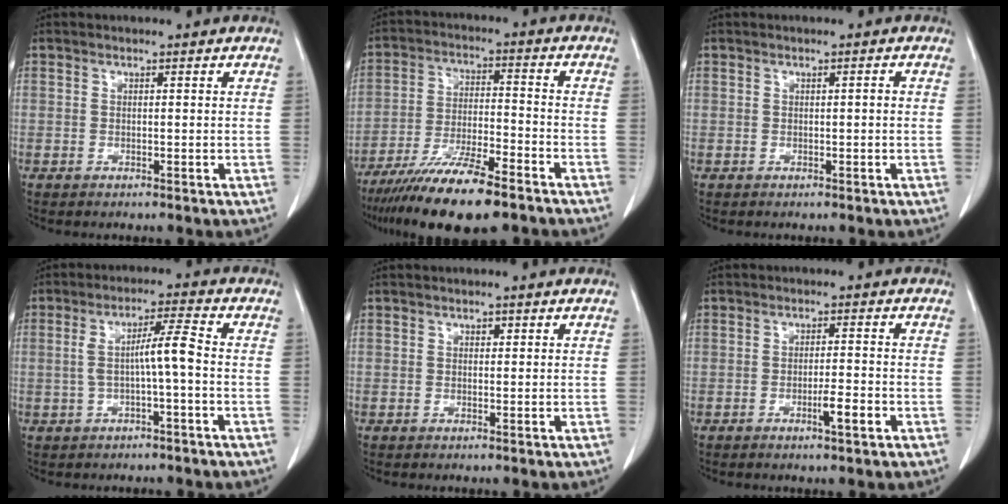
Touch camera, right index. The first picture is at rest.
{"total": 14.6, "force": [-10.6, 2.2, 9.8], "torque": [-0.186, -0.033, -0.184]}
{"total": 0.5, "force": [0.0, 0.1, 0.5], "torque": [-0.010, 0.001, 0.000]}
{"total": 5.6, "force": [-0.6, -0.1, 5.6], "torque": [-0.099, 0.018, -0.008]}
{"total": 0.7, "force": [0.3, 0.5, 0.4], "torque": [-0.003, 0.000, 0.004]}
{"total": 3.5, "force": [-1.6, 0.2, 3.2], "torque": [-0.051, -0.002, -0.024]}